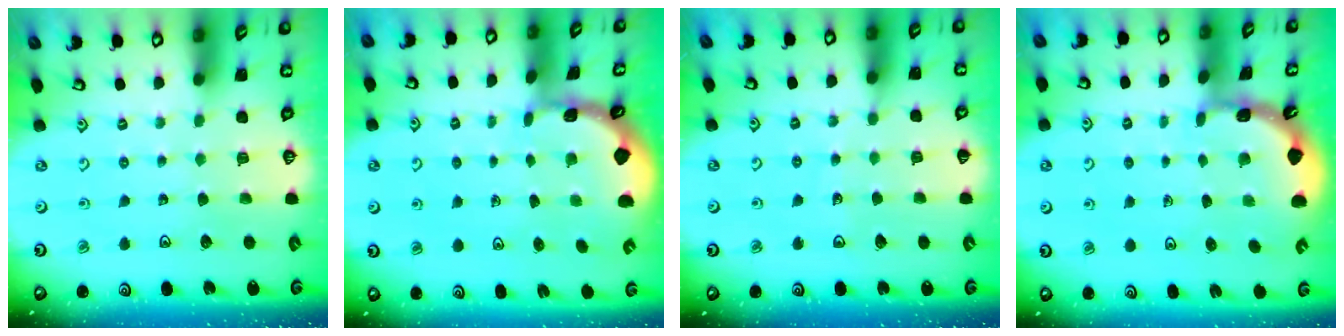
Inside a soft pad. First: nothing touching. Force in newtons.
{"total": 1.0, "press": 0.9, "slide": 0.2}
{"total": 3.4, "press": 3.4, "slide": 0.3}
{"total": 1.8, "press": 1.8, "slide": 0.2}